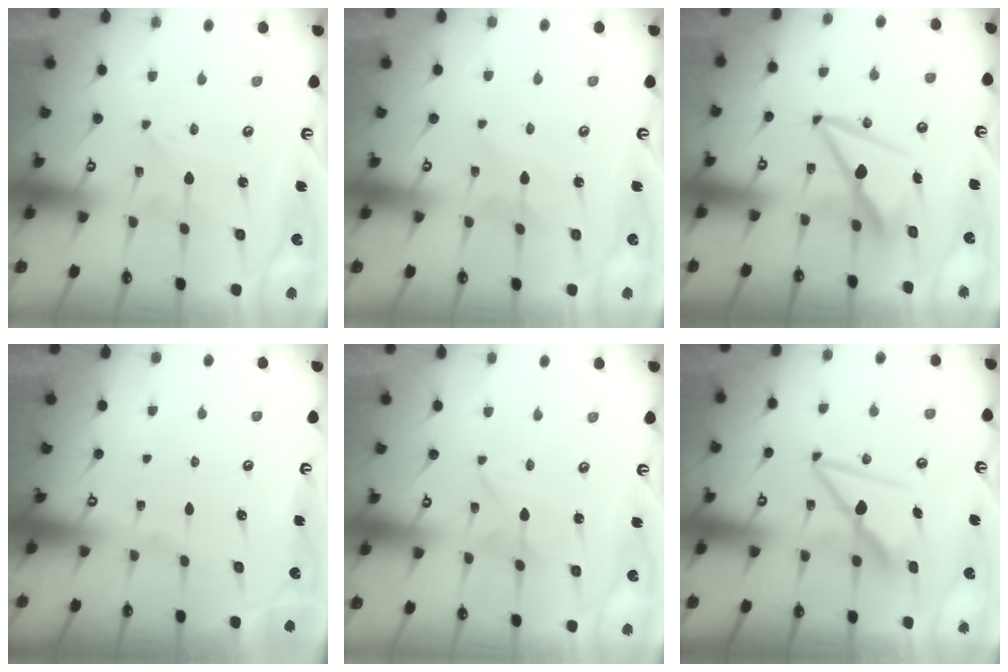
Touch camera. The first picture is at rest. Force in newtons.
{"total": 2.3, "press": 2.3, "slide": 0.2}
{"total": 8.6, "press": 8.4, "slide": 1.6}
{"total": 0.0}
{"total": 1.7, "press": 1.7, "slide": 0.2}
{"total": 9.6, "press": 9.6, "slide": 0.8}